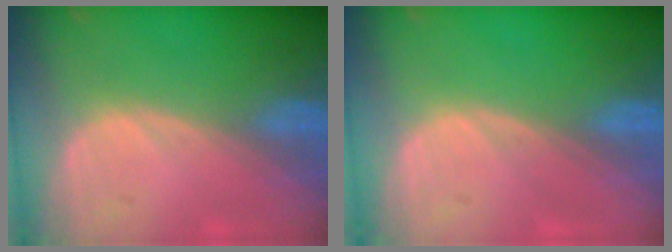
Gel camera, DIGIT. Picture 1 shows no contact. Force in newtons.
{"total": 0.0}